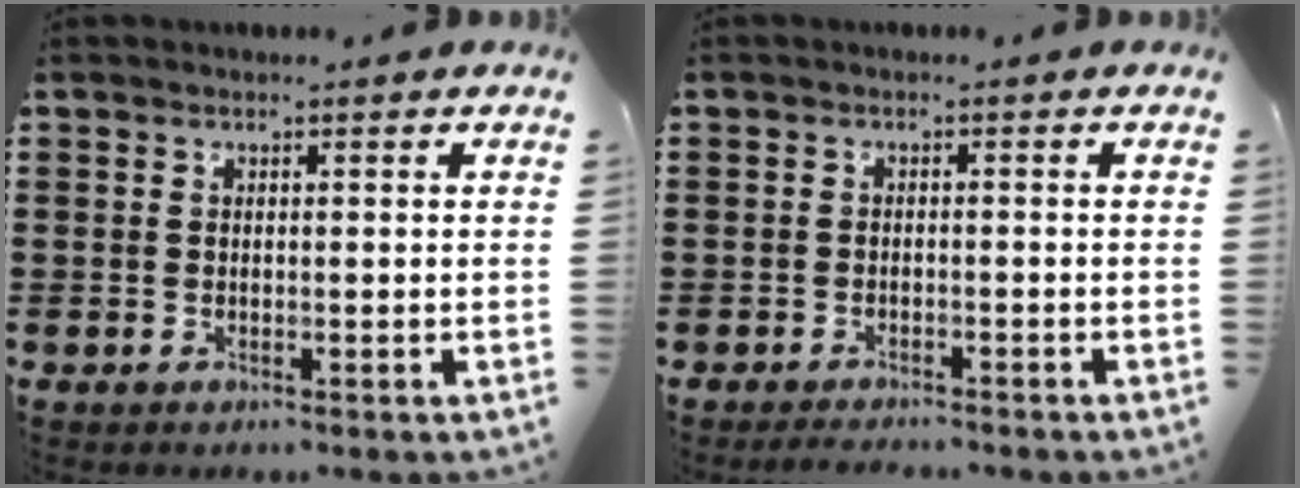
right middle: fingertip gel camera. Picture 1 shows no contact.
{"total": 1.7, "force": [-1.7, 0.1, 0.1], "torque": [-0.008, -0.003, -0.034]}